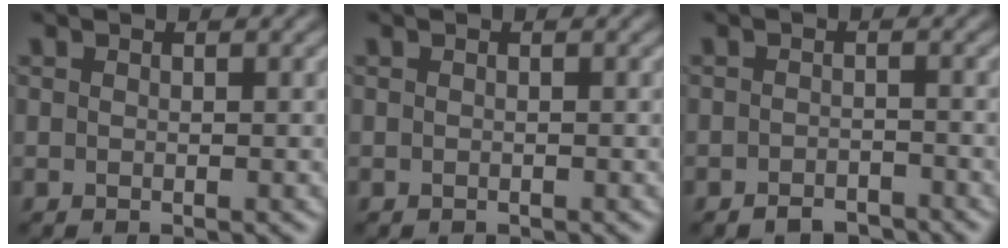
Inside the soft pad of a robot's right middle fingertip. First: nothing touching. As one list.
[{"total": 0.0}, {"total": 1.9, "force": [-1.7, 0.7, 0.5], "torque": [-0.005, 0.000, -0.030]}]